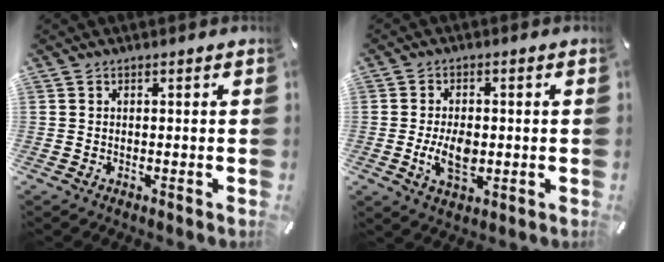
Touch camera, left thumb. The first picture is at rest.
{"total": 7.2, "force": [-1.0, 4.3, 5.7], "torque": [-0.129, -0.003, -0.021]}